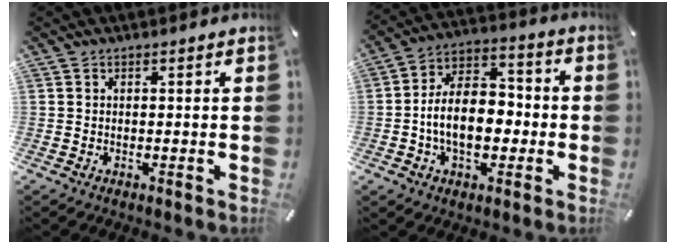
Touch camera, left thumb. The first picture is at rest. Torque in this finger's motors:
{"motor_torque": [1.98, 2.07, 1.59, 0.20, 0.24]}